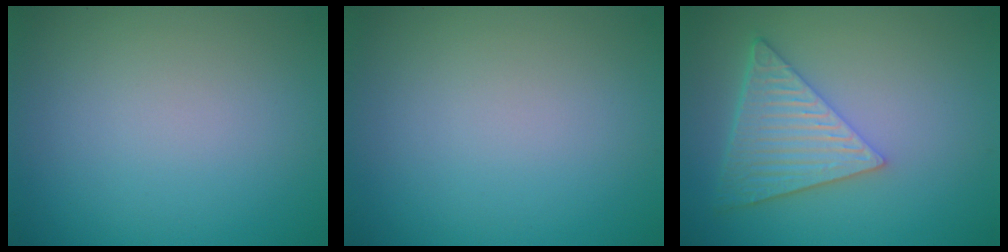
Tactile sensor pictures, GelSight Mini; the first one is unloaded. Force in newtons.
{"total": 0.0}
{"total": 6.1, "press": 4.5, "slide": 4.2}